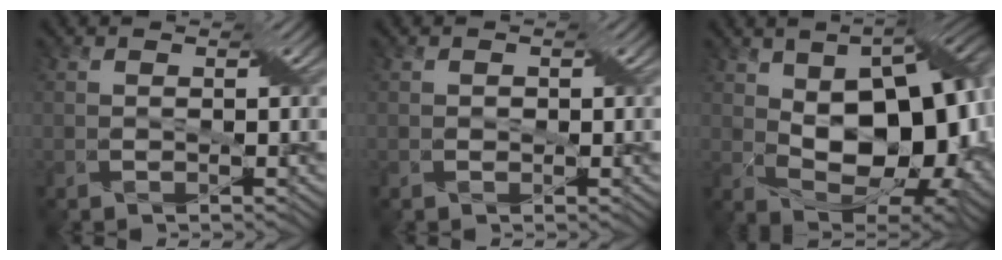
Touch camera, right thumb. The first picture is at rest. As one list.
[{"total": 0.6, "force": [0.0, 0.6, 0.1], "torque": [-0.003, -0.003, -0.004]}, {"total": 17.6, "force": [1.5, 9.9, 14.5], "torque": [-0.216, -0.006, 0.031]}]